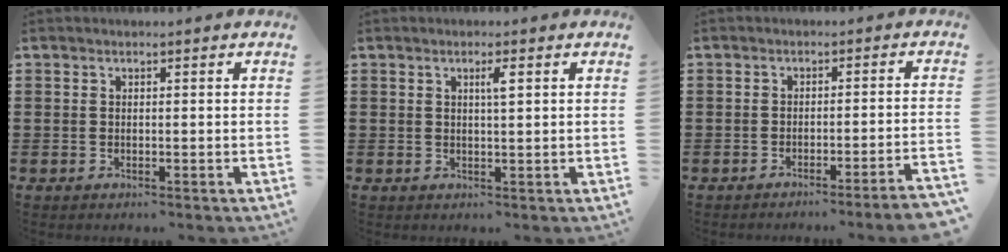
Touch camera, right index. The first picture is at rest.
{"total": 2.0, "force": [0.8, 0.2, 1.9], "torque": [-0.037, 0.003, 0.011]}
{"total": 2.9, "force": [-2.4, -0.7, 1.4], "torque": [-0.023, -0.008, -0.049]}